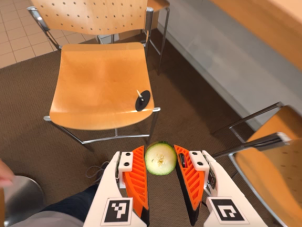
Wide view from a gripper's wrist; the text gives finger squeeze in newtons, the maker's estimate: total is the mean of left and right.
{"total": 8.7, "left": 8.4, "right": 9.1}